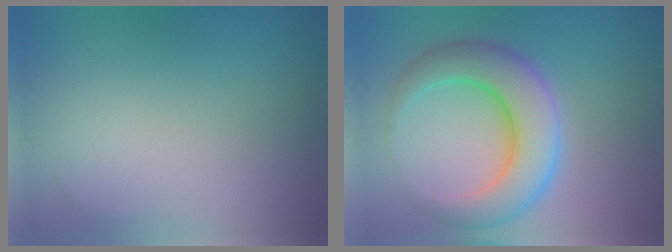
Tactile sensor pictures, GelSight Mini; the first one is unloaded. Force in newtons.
{"total": 8.0, "press": 8.0, "slide": 0.1}